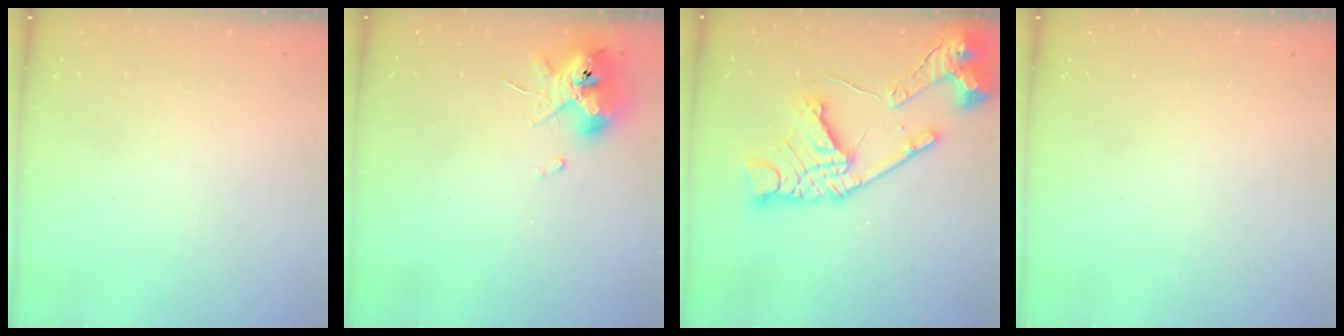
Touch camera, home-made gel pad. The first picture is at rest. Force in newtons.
{"total": 11.6, "press": 11.5, "slide": 1.3}
{"total": 23.2, "press": 23.1, "slide": 2.1}
{"total": 0.0}